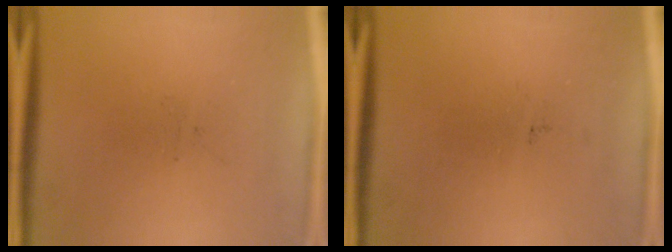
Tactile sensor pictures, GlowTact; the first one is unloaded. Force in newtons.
{"total": 0.0}